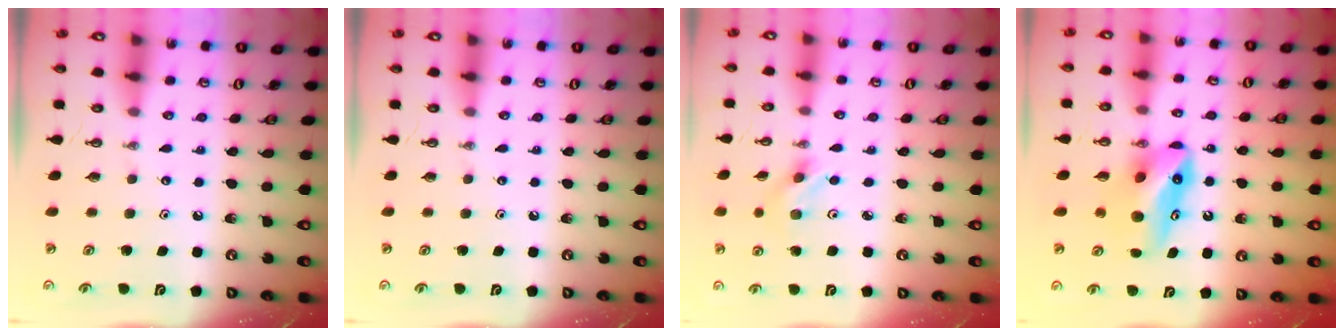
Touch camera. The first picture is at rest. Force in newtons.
{"total": 0.0}
{"total": 3.0, "press": 3.0, "slide": 0.4}
{"total": 11.2, "press": 8.9, "slide": 6.8}